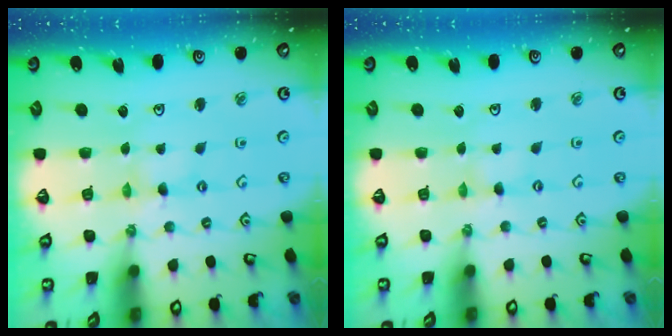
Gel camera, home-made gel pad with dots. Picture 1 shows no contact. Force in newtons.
{"total": 0.0}